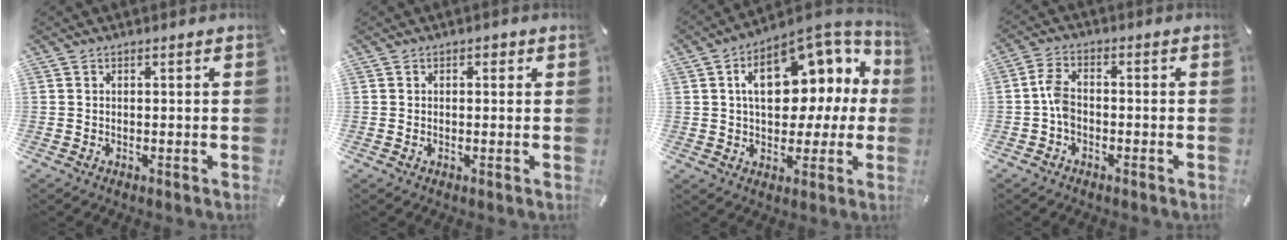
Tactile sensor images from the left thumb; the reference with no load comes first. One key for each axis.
{"total": 1.1, "fx": 0.3, "fy": 0.9, "fz": 0.6, "tx": 0.003, "ty": 0.001, "tz": -0.001}
{"total": 16.5, "fx": 5.5, "fy": 10.3, "fz": 11.7, "tx": -0.168, "ty": -0.030, "tz": 0.098}
{"total": 4.6, "fx": -1.1, "fy": 2.9, "fz": 3.5, "tx": -0.074, "ty": 0.006, "tz": -0.022}